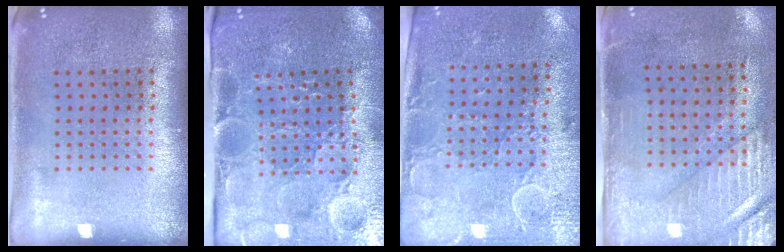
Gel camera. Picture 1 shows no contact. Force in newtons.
{"total": 3.8, "press": 3.8, "slide": 0.5}
{"total": 3.0, "press": 2.5, "slide": 1.6}
{"total": 2.9, "press": 2.5, "slide": 1.5}